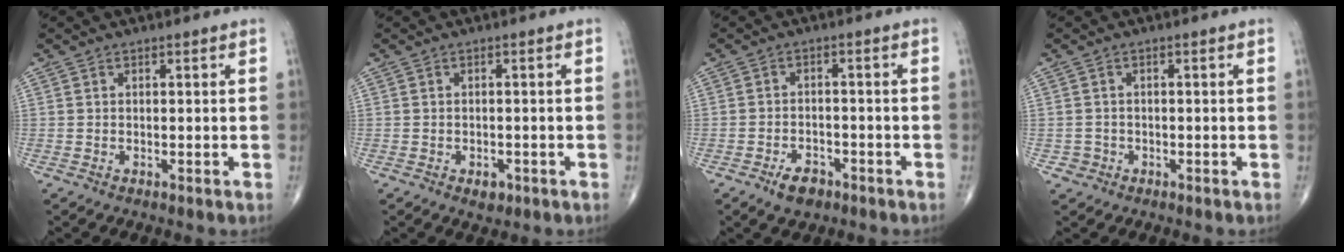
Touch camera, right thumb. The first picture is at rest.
{"total": 2.3, "force": [-1.1, 1.5, 1.4], "torque": [-0.013, 0.001, -0.010]}
{"total": 4.6, "force": [-2.9, 2.7, 2.4], "torque": [-0.033, 0.014, -0.045]}
{"total": 1.6, "force": [-0.7, 1.5, -0.2], "torque": [0.017, 0.009, -0.016]}